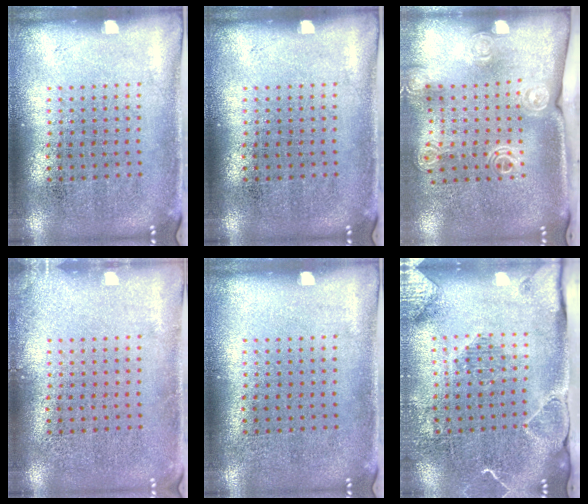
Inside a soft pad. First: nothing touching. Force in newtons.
{"total": 0.0}
{"total": 1.8, "press": 1.5, "slide": 1.1}
{"total": 0.9, "press": 0.9, "slide": 0.1}
{"total": 0.0}
{"total": 2.0, "press": 2.0, "slide": 0.2}